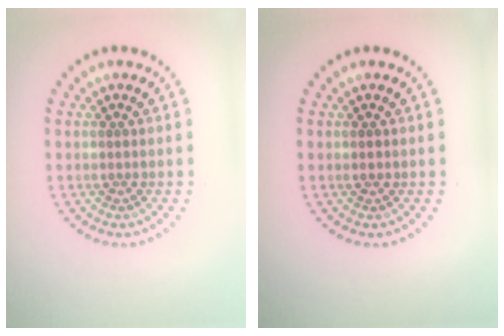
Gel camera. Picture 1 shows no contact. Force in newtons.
{"total": 0.7, "press": 0.7, "slide": 0.1}